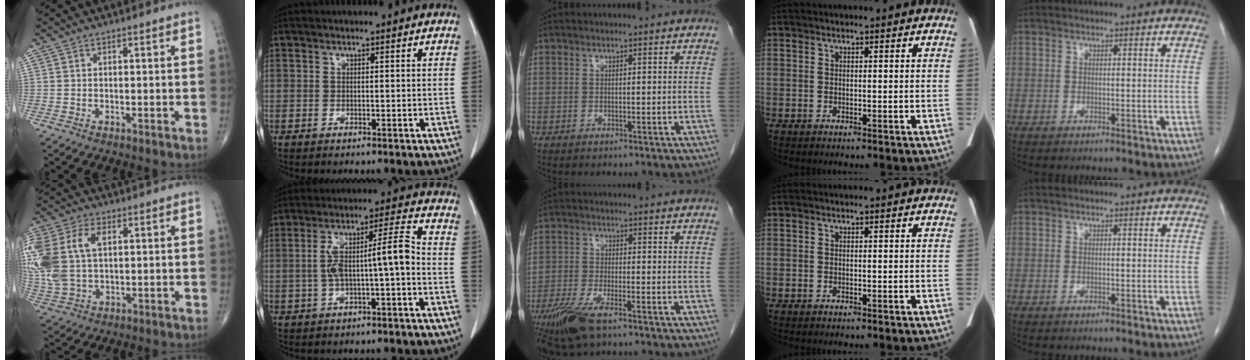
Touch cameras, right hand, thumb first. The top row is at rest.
{"thumb": {"total": 17.8, "force": [3.5, 11.3, 13.4], "torque": [-0.341, 0.012, 0.072]}, "index": {"total": 8.3, "force": [-1.3, 0.7, 8.1], "torque": [-0.149, 0.034, -0.019]}, "middle": {"total": 8.3, "force": [-5.5, 1.9, 5.9], "torque": [-0.117, -0.018, -0.099]}}